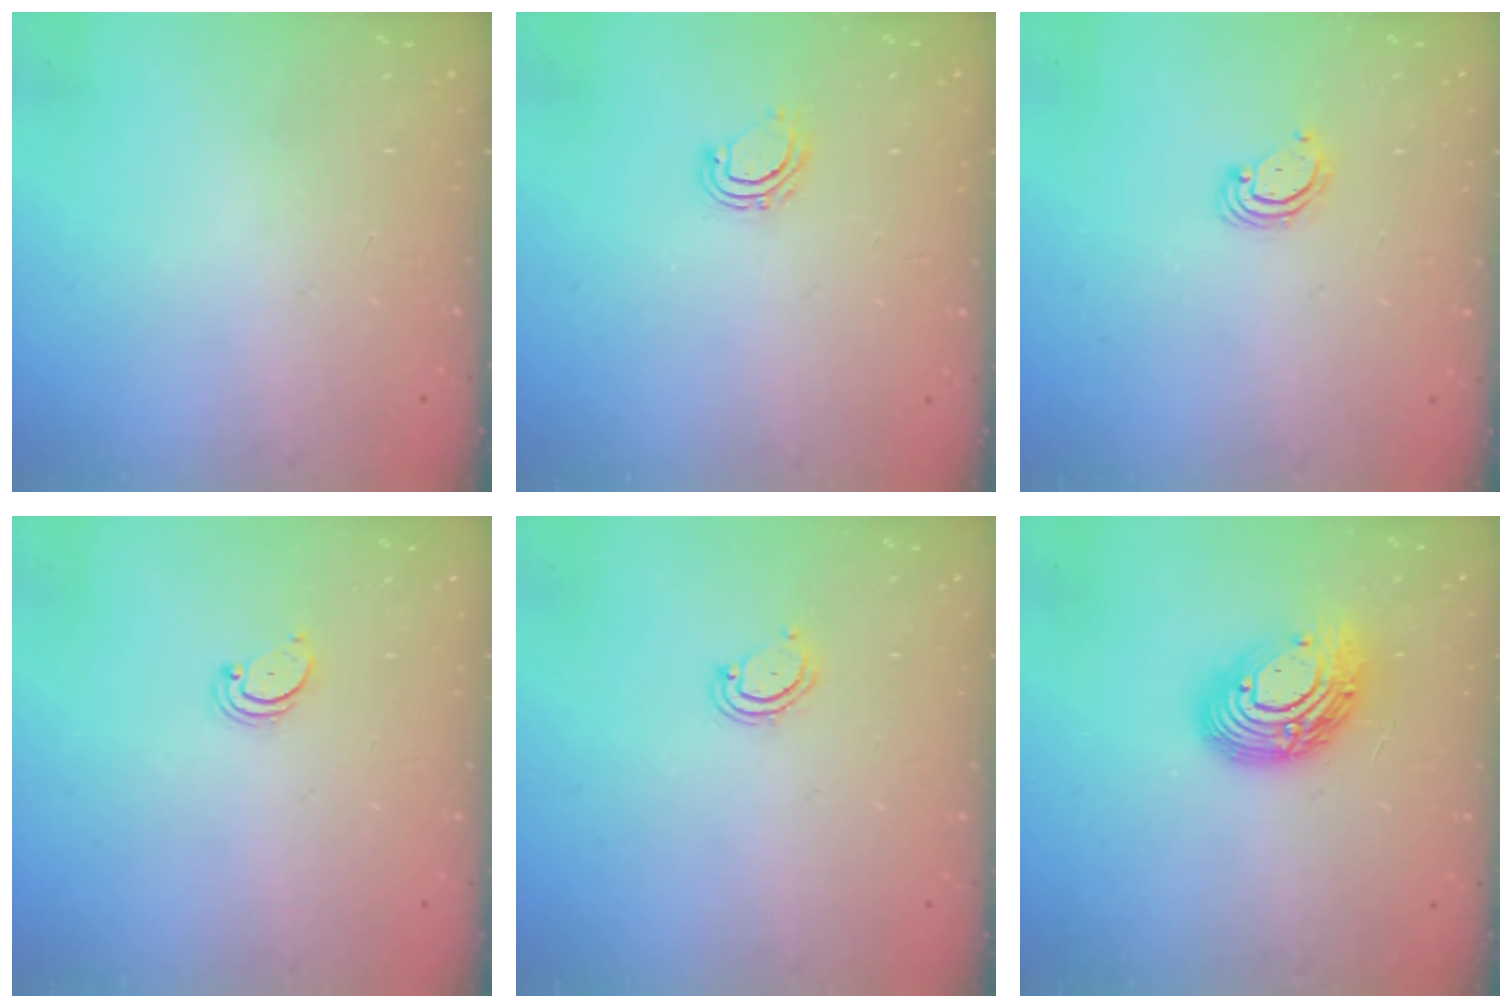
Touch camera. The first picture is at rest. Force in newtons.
{"total": 4.5, "press": 4.5, "slide": 0.2}
{"total": 3.6, "press": 3.6, "slide": 0.4}
{"total": 2.2, "press": 2.2, "slide": 0.2}
{"total": 3.9, "press": 3.9, "slide": 0.4}
{"total": 13.9, "press": 13.9, "slide": 0.9}